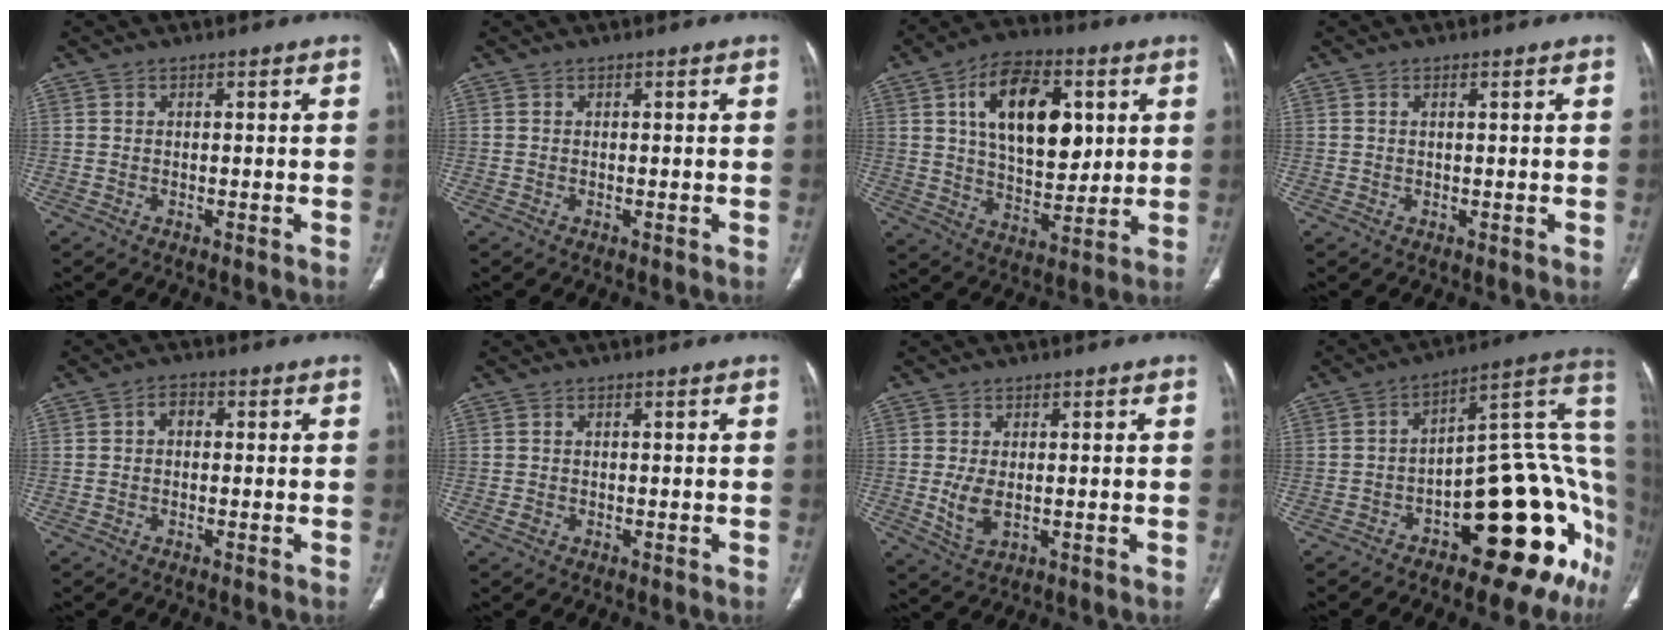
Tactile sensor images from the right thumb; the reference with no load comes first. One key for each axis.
{"total": 0.0}
{"total": 18.7, "fx": 5.6, "fy": 10.6, "fz": 14.4, "tx": -0.189, "ty": -0.020, "tz": 0.093}
{"total": 0.5, "fx": 0.2, "fy": -0.1, "fz": 0.4, "tx": -0.013, "ty": 0.004, "tz": 0.004}
{"total": 2.6, "fx": 0.2, "fy": 1.9, "fz": 1.7, "tx": -0.017, "ty": 0.008, "tz": -0.003}
{"total": 0.6, "fx": -0.2, "fy": 0.5, "fz": 0.3, "tx": -0.006, "ty": 0.000, "tz": -0.004}
{"total": 4.3, "fx": -0.2, "fy": 2.2, "fz": 3.7, "tx": -0.075, "ty": -0.014, "tz": 0.004}
{"total": 26.0, "fx": -8.6, "fy": 11.1, "fz": 21.8, "tx": -0.177, "ty": 0.070, "tz": -0.113}